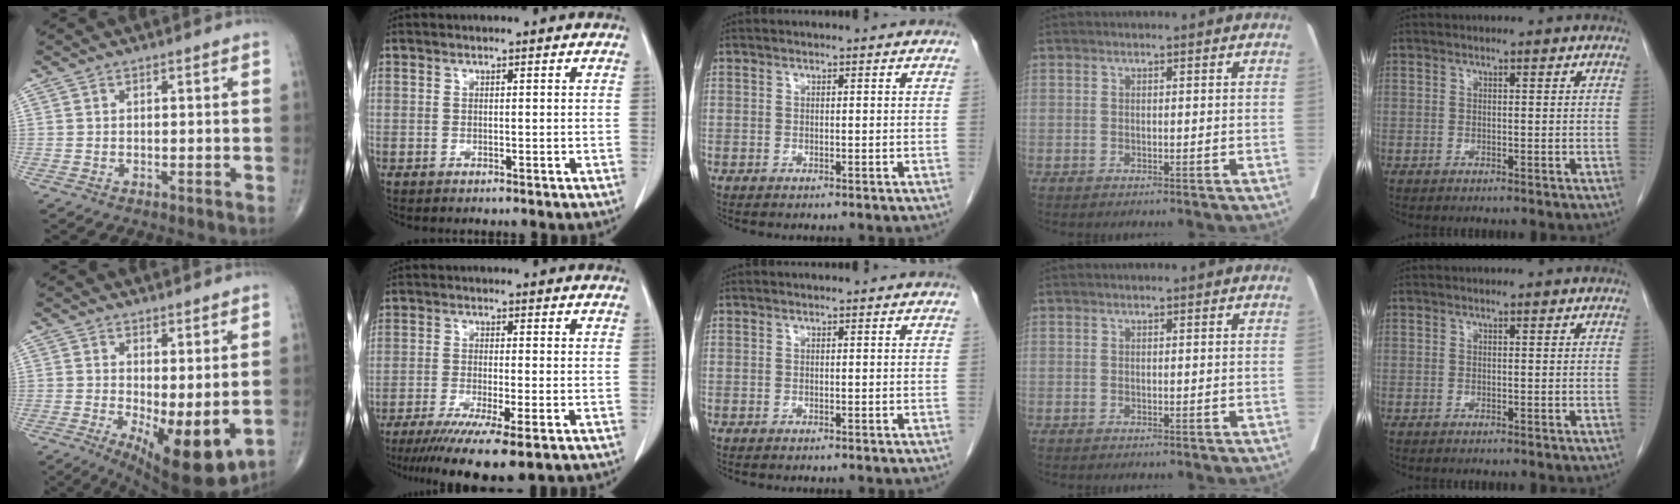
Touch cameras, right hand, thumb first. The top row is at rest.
{"thumb": {"total": 11.5, "force": [-1.6, 4.1, 10.6], "torque": [-0.155, -0.026, -0.010]}, "index": {"total": 11.3, "force": [-7.8, 0.7, 8.1], "torque": [-0.128, -0.030, -0.121]}}